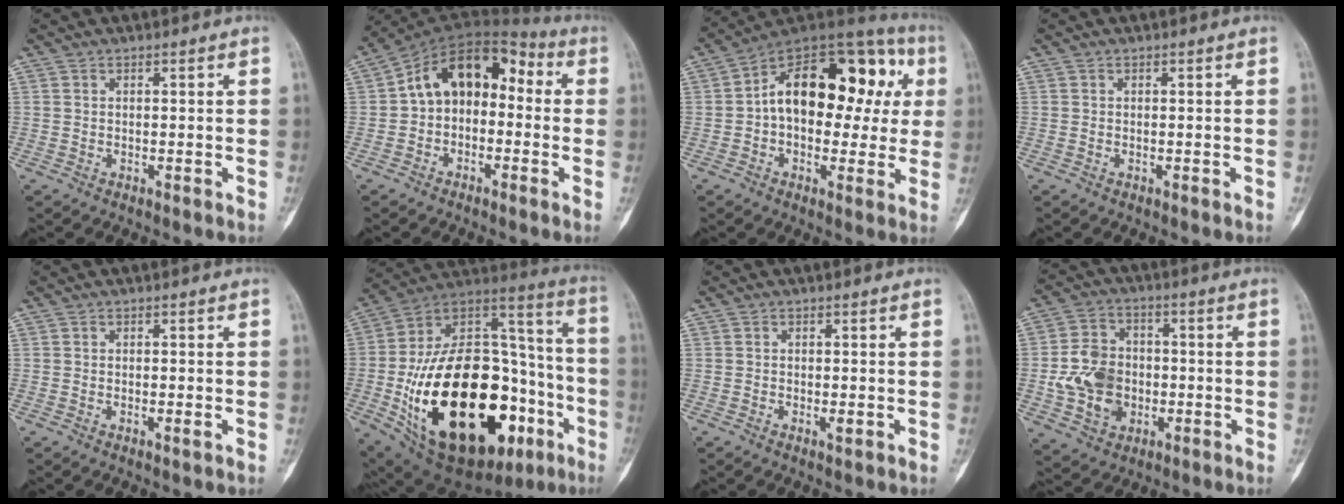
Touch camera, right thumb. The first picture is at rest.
{"total": 12.7, "force": [-0.1, 9.0, 8.9], "torque": [-0.110, 0.053, -0.021]}
{"total": 22.9, "force": [3.0, 13.5, 18.3], "torque": [-0.228, 0.049, 0.035]}
{"total": 0.0}
{"total": 1.2, "force": [-0.3, 0.4, 1.1], "torque": [-0.019, 0.001, -0.004]}
{"total": 43.0, "force": [-12.3, 21.6, 35.1], "torque": [-0.583, 0.033, -0.179]}
{"total": 1.2, "force": [-0.3, 0.6, 1.0], "torque": [-0.017, -0.002, -0.006]}
{"total": 12.1, "force": [-1.8, 9.7, 7.1], "torque": [-0.110, 0.013, -0.031]}